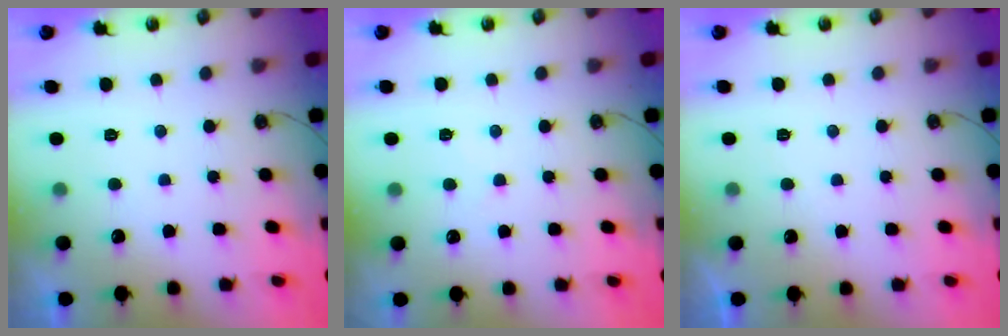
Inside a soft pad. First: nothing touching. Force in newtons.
{"total": 2.9, "press": 2.9, "slide": 0.4}
{"total": 0.0}